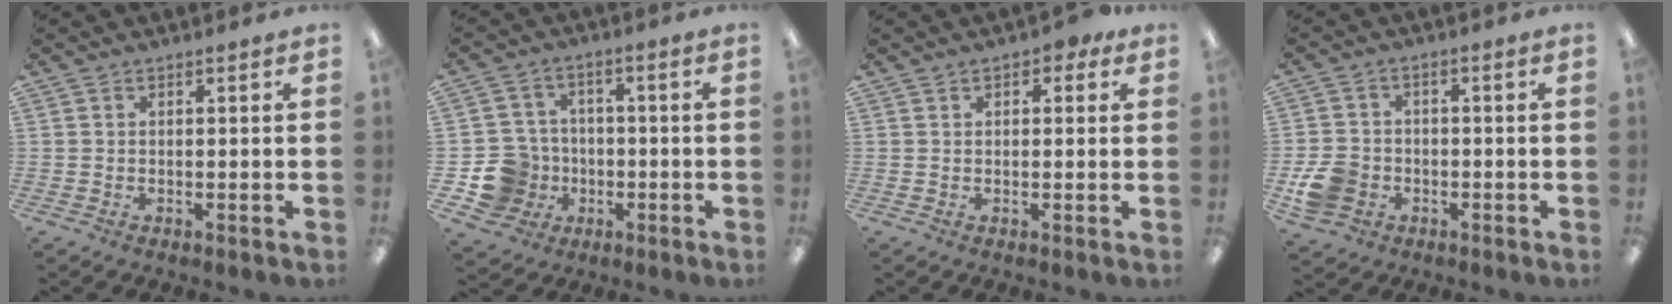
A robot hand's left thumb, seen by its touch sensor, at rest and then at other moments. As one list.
[{"total": 9.7, "force": [-2.8, 9.1, 2.0], "torque": [-0.062, 0.029, -0.041]}, {"total": 2.1, "force": [1.1, 1.3, 1.2], "torque": [-0.017, 0.001, 0.018]}, {"total": 7.0, "force": [-2.6, 5.7, 3.1], "torque": [-0.068, 0.013, -0.049]}]